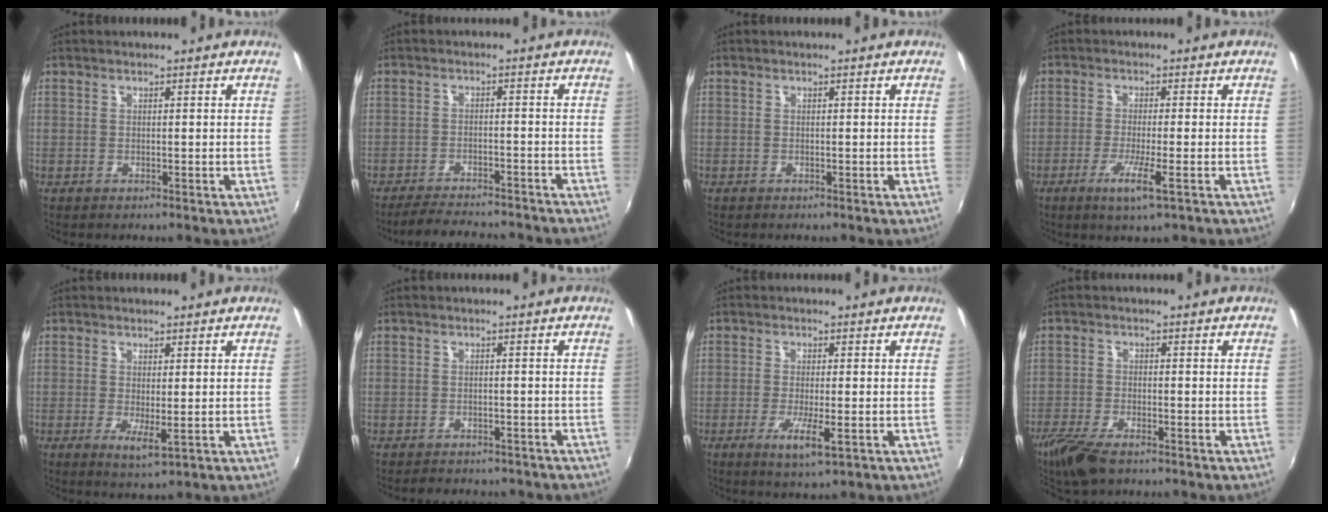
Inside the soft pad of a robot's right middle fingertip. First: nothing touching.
{"total": 12.3, "force": [-11.0, 2.0, 4.9], "torque": [-0.104, -0.013, -0.155]}
{"total": 0.0}
{"total": 5.5, "force": [-2.7, -0.1, 4.7], "torque": [-0.098, -0.014, -0.053]}
{"total": 3.3, "force": [-0.5, 0.6, 3.2], "torque": [-0.059, -0.013, -0.006]}
{"total": 7.8, "force": [-6.9, 2.5, 2.8], "torque": [-0.061, -0.013, -0.087]}
{"total": 5.3, "force": [-2.2, 0.5, 4.7], "torque": [-0.097, -0.015, -0.040]}
{"total": 7.6, "force": [-5.8, 2.3, 4.5], "torque": [-0.118, -0.024, -0.113]}